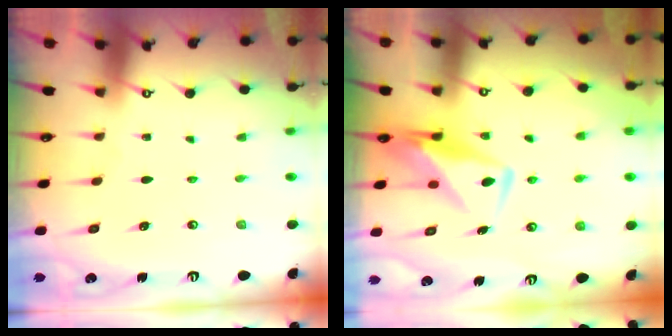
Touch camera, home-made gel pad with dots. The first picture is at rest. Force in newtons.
{"total": 11.4, "press": 11.3, "slide": 1.1}